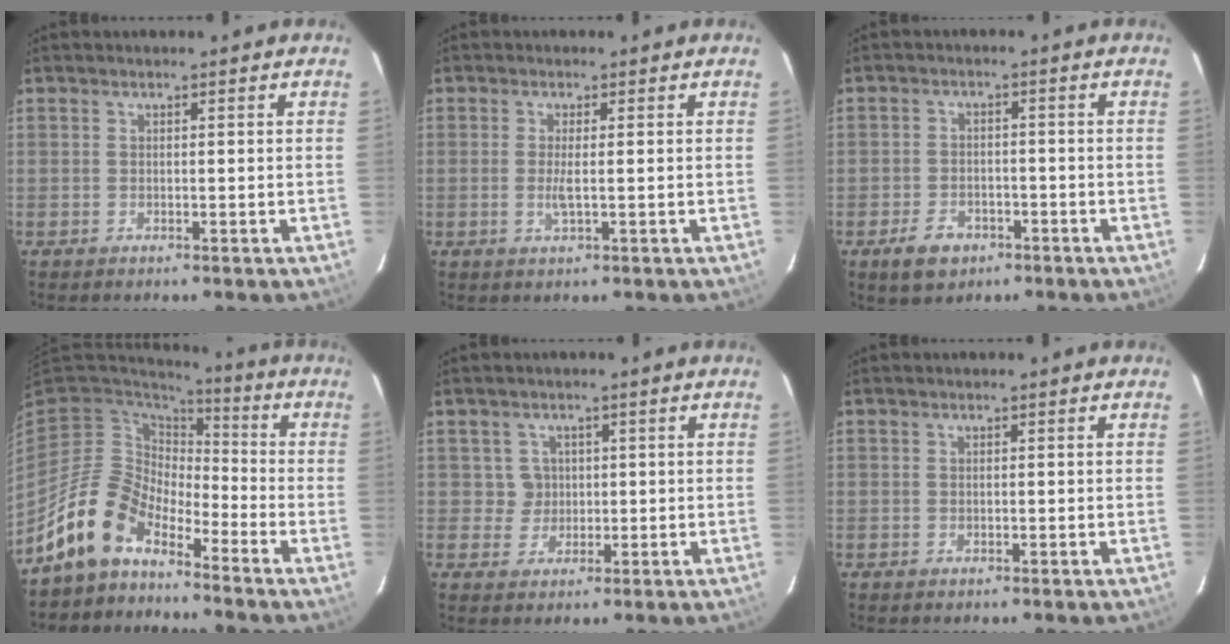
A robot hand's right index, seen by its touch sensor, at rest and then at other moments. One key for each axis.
{"total": 2.6, "fx": -0.3, "fy": 0.0, "fz": 2.6, "tx": -0.051, "ty": -0.005, "tz": -0.006}
{"total": 6.0, "fx": -3.5, "fy": 4.0, "fz": 2.8, "tx": -0.070, "ty": 0.007, "tz": -0.050}
{"total": 12.3, "fx": -9.5, "fy": 5.9, "fz": 4.9, "tx": -0.102, "ty": 0.018, "tz": -0.186}
{"total": 3.2, "fx": 0.5, "fy": 3.2, "fz": -0.2, "tx": 0.012, "ty": 0.016, "tz": 0.010}
{"total": 0.0}